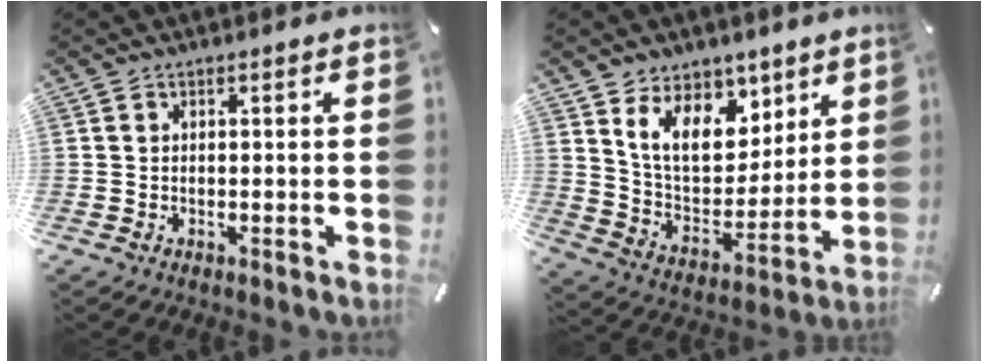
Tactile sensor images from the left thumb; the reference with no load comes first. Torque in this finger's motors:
{"motor_torque": [0.98, -0.03, 1.38, -1.39, 0.33]}